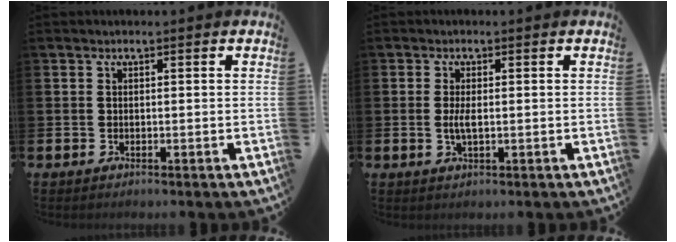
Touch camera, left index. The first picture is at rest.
{"total": 2.3, "force": [-0.1, 0.7, 2.2], "torque": [-0.032, -0.005, -0.003]}